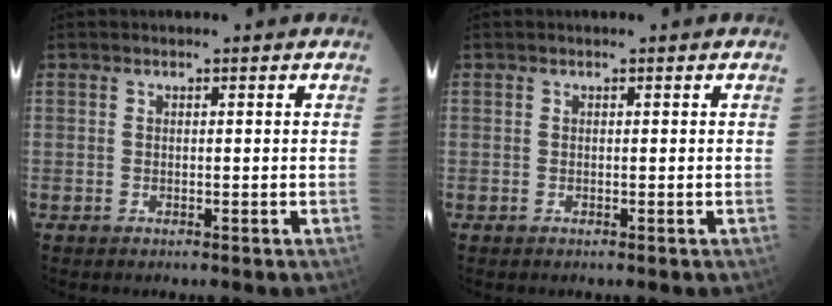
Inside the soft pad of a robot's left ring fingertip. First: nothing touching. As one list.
[{"total": 0.0}]